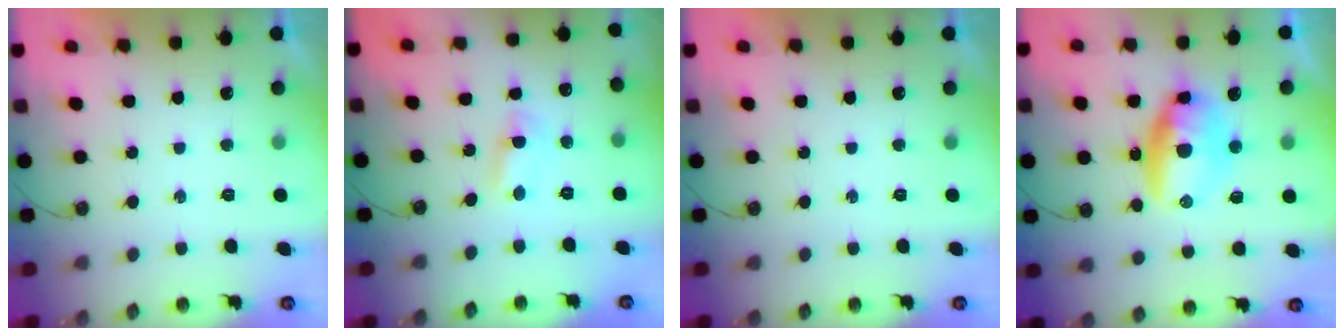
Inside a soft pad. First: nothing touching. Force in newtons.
{"total": 1.6, "press": 1.6, "slide": 0.2}
{"total": 0.0}
{"total": 10.8, "press": 10.7, "slide": 1.6}